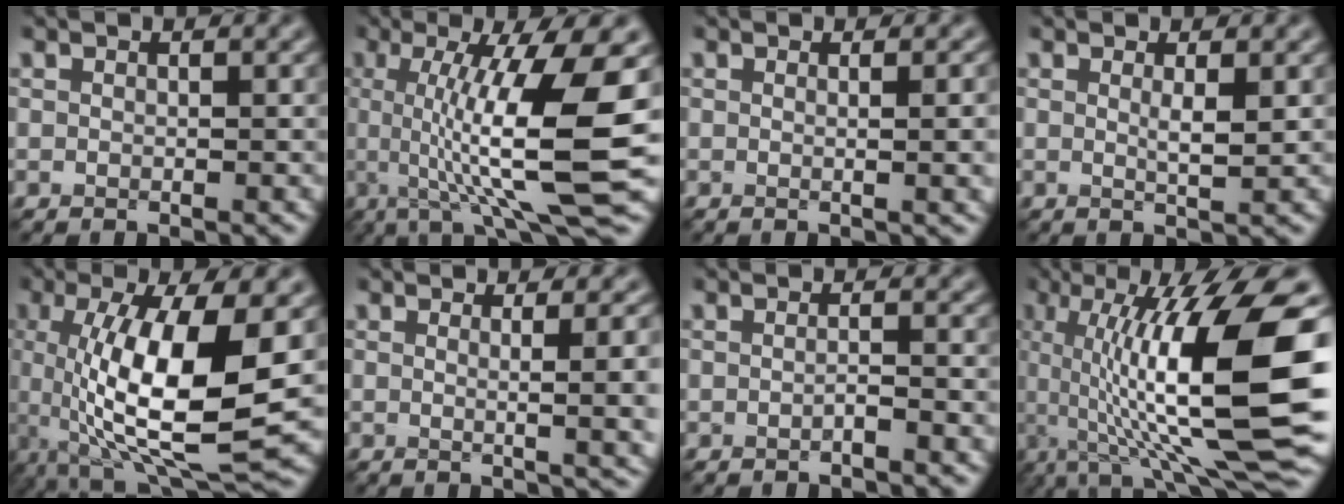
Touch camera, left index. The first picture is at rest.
{"total": 12.4, "force": [0.1, 2.5, 12.2], "torque": [-0.178, -0.002, 0.005]}
{"total": 3.8, "force": [0.2, 1.5, 3.5], "torque": [-0.020, 0.010, -0.004]}
{"total": 1.6, "force": [0.4, 0.2, 1.5], "torque": [-0.023, -0.003, 0.004]}
{"total": 11.6, "force": [-0.2, 3.5, 11.0], "torque": [-0.188, -0.013, 0.002]}
{"total": 6.6, "force": [0.6, 2.4, 6.1], "torque": [-0.041, 0.007, 0.008]}
{"total": 1.1, "force": [-0.5, 0.2, 0.9], "torque": [-0.013, 0.002, -0.013]}
{"total": 15.4, "force": [-0.1, 4.0, 14.9], "torque": [-0.231, 0.008, 0.007]}